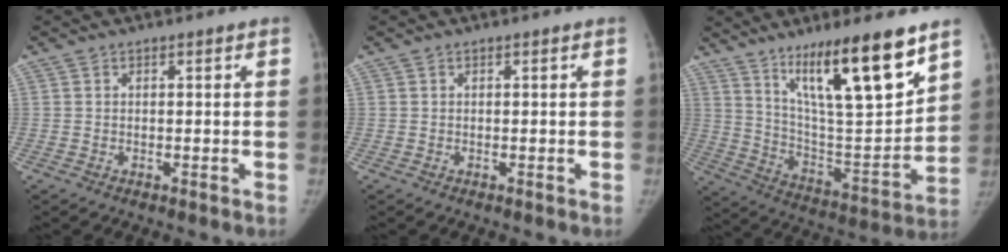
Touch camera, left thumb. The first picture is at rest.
{"total": 0.0}
{"total": 22.0, "force": [13.5, 4.4, 16.8], "torque": [-0.248, -0.074, 0.237]}